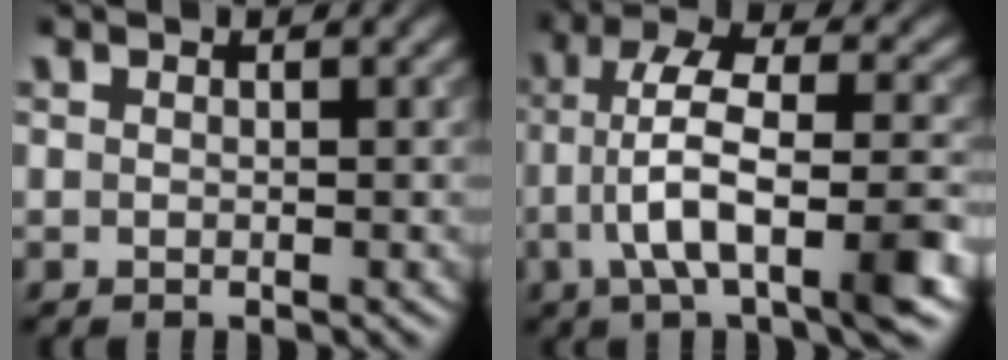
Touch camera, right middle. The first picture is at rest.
{"total": 8.4, "force": [-2.3, 2.8, 7.6], "torque": [-0.132, 0.015, -0.044]}